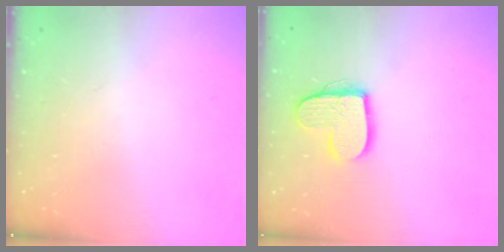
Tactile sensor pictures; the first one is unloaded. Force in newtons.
{"total": 11.5, "press": 11.5, "slide": 0.6}